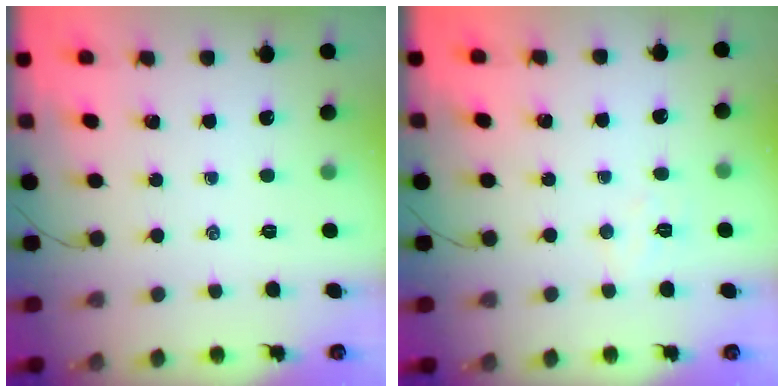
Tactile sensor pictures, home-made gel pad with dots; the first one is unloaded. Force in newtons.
{"total": 3.9, "press": 3.8, "slide": 0.8}